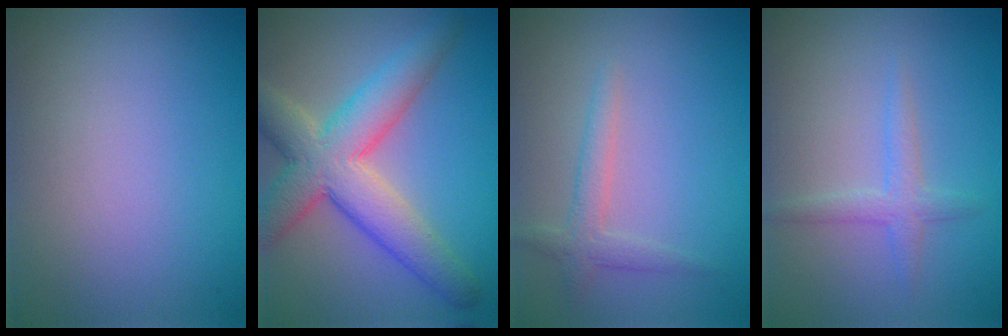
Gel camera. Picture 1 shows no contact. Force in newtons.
{"total": 7.8, "press": 7.8, "slide": 0.5}
{"total": 2.0, "press": 2.0, "slide": 0.2}
{"total": 1.8, "press": 1.8, "slide": 0.1}